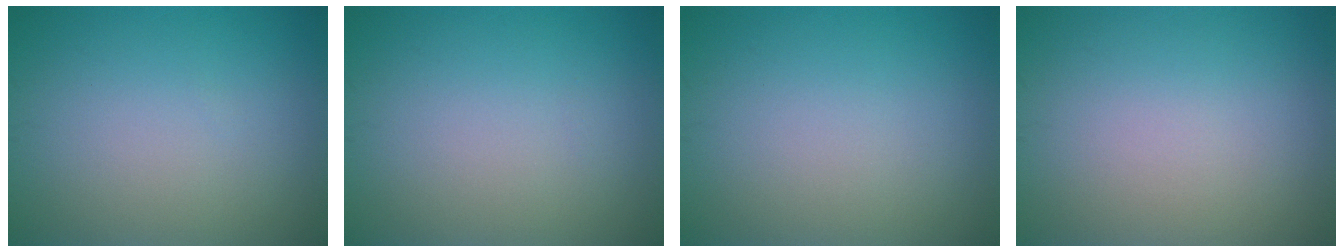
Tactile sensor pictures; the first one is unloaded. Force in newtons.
{"total": 0.0}
{"total": 0.0}
{"total": 0.0}